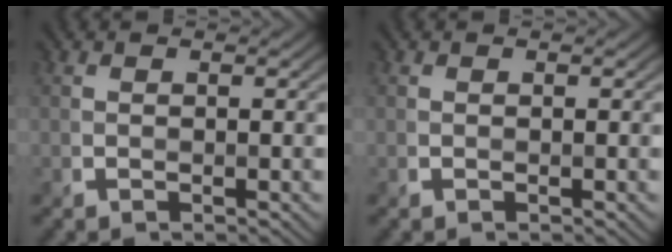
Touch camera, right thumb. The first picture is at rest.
{"total": 0.0}